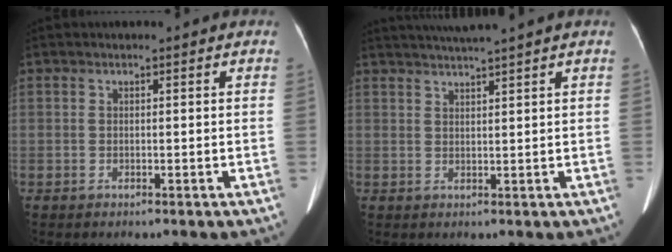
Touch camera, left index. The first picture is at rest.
{"total": 5.0, "force": [4.3, -1.4, 2.1], "torque": [-0.034, 0.014, 0.075]}